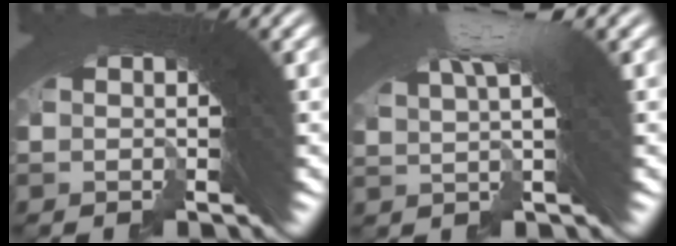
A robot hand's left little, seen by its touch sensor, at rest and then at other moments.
{"total": 4.3, "force": [2.4, 0.1, 3.6], "torque": [-0.041, 0.020, 0.035]}